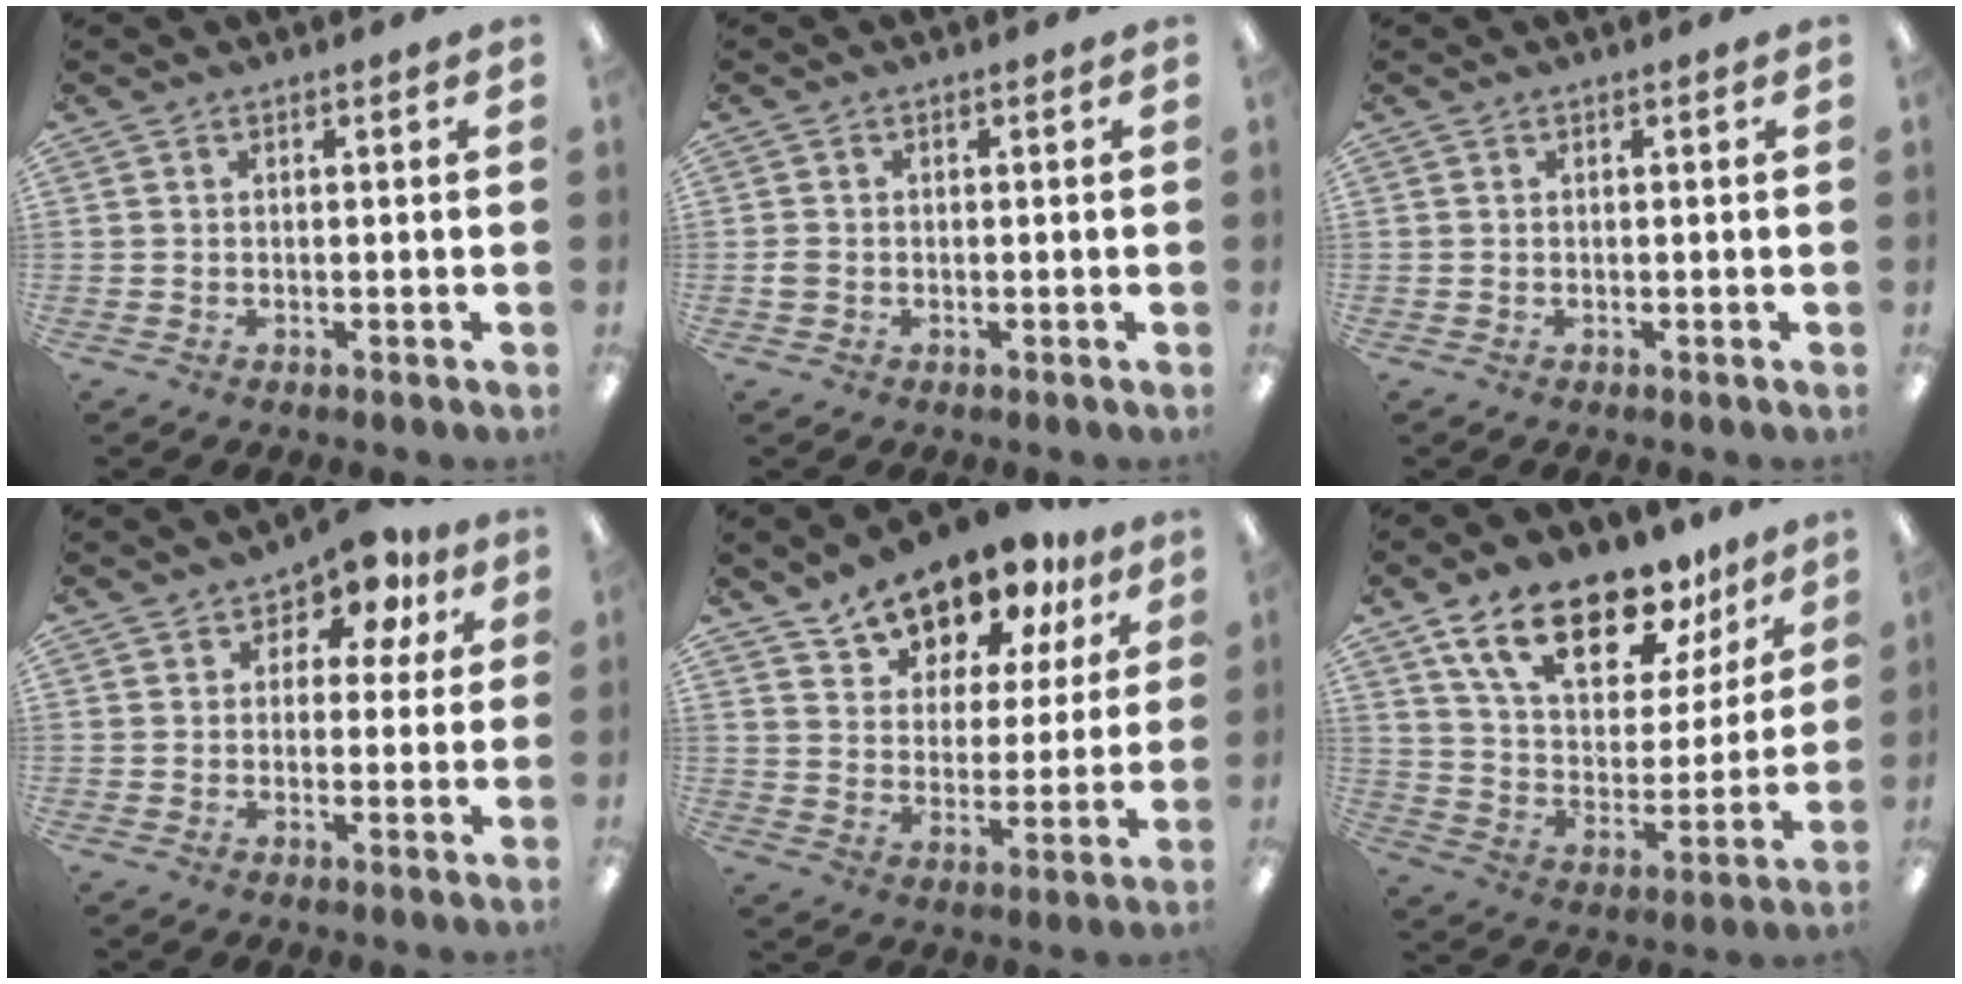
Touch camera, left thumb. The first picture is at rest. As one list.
[{"total": 1.6, "force": [-0.4, 1.3, 0.8], "torque": [-0.014, 0.004, -0.008]}, {"total": 0.0}, {"total": 7.1, "force": [4.0, 4.7, 3.5], "torque": [-0.050, -0.020, 0.068]}, {"total": 13.5, "force": [11.6, 5.9, 3.3], "torque": [-0.059, -0.088, 0.213]}, {"total": 19.7, "force": [13.6, 9.3, 10.9], "torque": [-0.190, -0.077, 0.240]}]